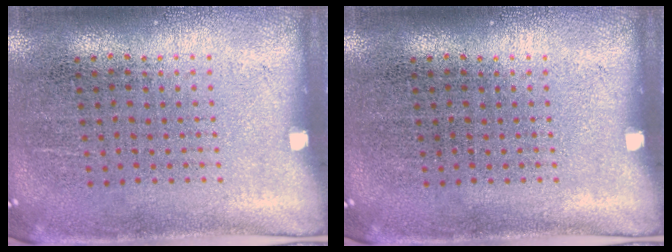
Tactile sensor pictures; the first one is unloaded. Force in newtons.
{"total": 0.0}